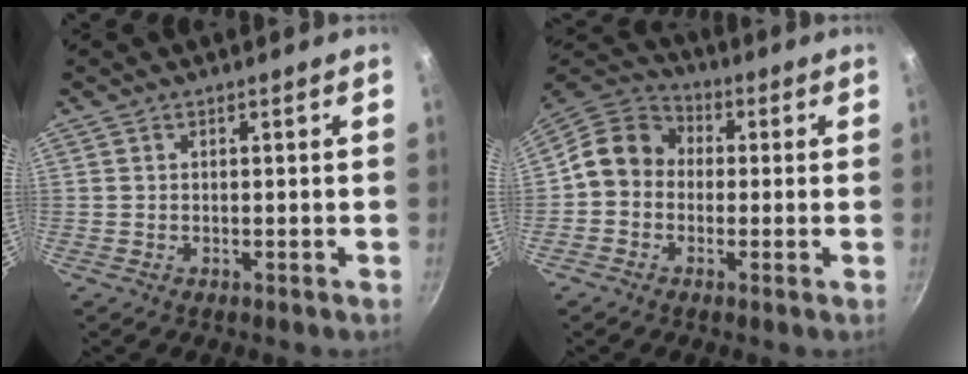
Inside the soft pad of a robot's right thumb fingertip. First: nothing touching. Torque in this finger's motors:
{"motor_torque": [0.50, 1.99, 0.52, -0.85, 0.10]}